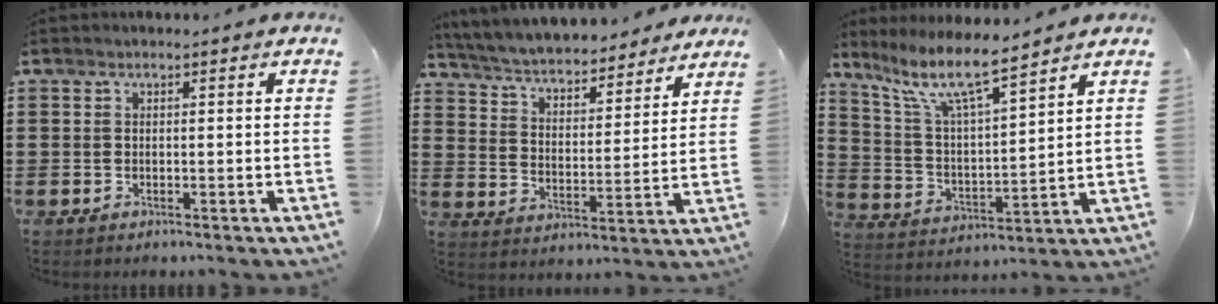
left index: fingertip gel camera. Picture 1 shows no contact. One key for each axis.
{"total": 4.9, "fx": 4.8, "fy": 0.2, "fz": 1.1, "tx": -0.045, "ty": -0.035, "tz": 0.078}
{"total": 9.0, "fx": 7.3, "fy": 1.2, "fz": 5.3, "tx": -0.128, "ty": -0.036, "tz": 0.124}